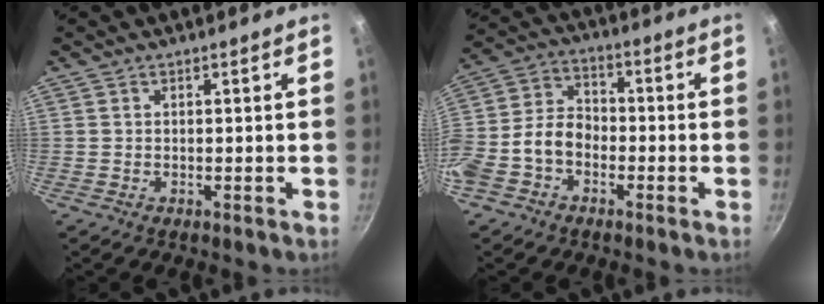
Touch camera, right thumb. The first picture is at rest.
{"total": 10.4, "force": [-3.6, 7.4, 6.3], "torque": [-0.108, 0.047, -0.083]}